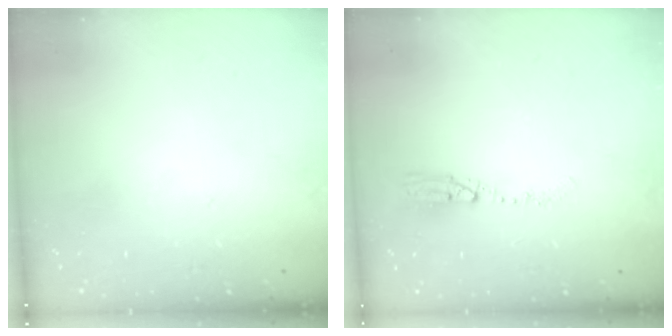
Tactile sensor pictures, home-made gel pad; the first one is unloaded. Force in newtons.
{"total": 4.7, "press": 4.4, "slide": 1.8}